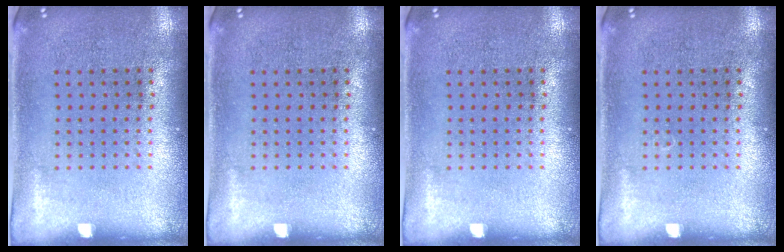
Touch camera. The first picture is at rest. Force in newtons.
{"total": 0.0}
{"total": 0.0}
{"total": 0.0}